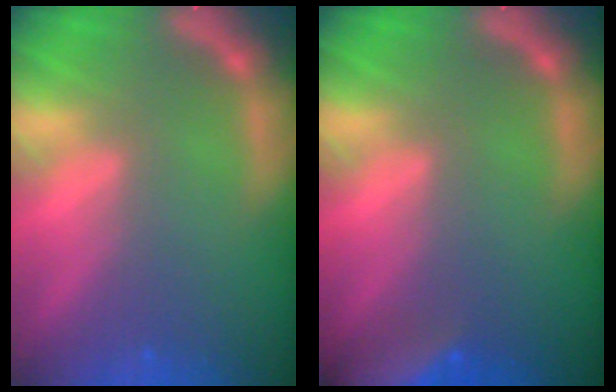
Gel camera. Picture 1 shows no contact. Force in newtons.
{"total": 8.5}